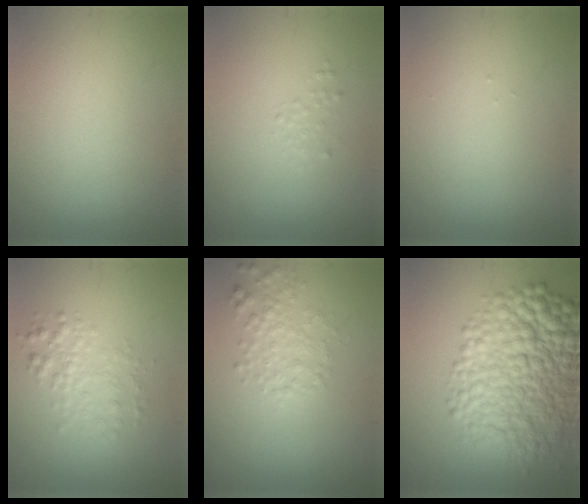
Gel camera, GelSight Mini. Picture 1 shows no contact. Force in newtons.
{"total": 0.7, "press": 0.7, "slide": 0.1}
{"total": 0.0}
{"total": 2.6, "press": 2.6, "slide": 0.1}
{"total": 2.5, "press": 2.5, "slide": 0.1}
{"total": 10.2, "press": 10.2, "slide": 0.3}